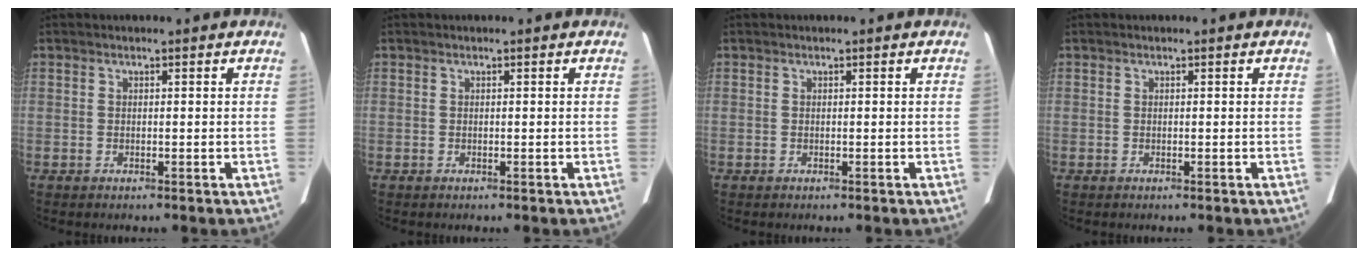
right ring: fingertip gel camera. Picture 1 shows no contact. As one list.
[{"total": 0.0}, {"total": 0.0}, {"total": 0.0}]